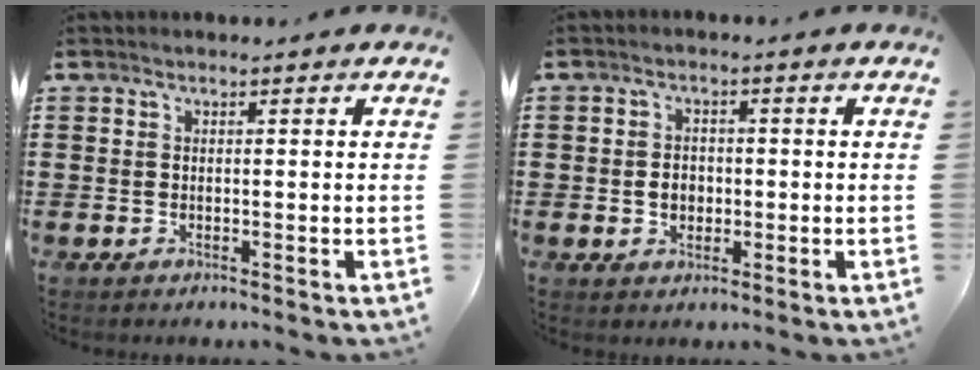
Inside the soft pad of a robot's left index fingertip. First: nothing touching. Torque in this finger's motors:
{"motor_torque": [0.16, 0.14, 0.11, 0.02]}